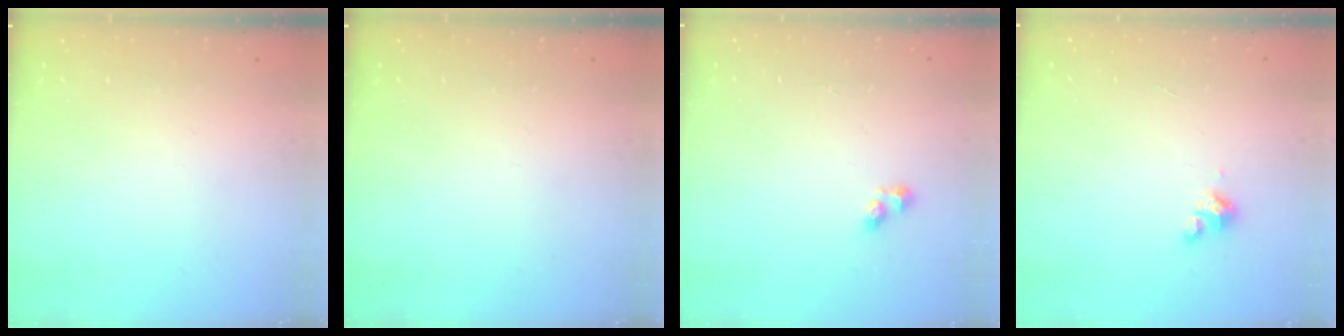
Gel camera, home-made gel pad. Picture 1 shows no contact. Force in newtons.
{"total": 0.0}
{"total": 2.6, "press": 2.6, "slide": 0.2}
{"total": 5.0, "press": 5.0, "slide": 0.4}